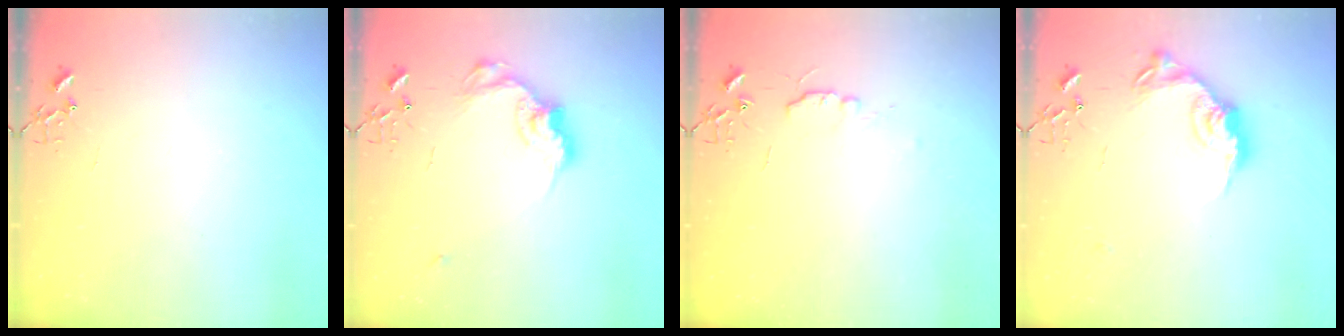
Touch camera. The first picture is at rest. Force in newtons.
{"total": 13.5, "press": 13.5, "slide": 0.8}
{"total": 5.6, "press": 5.5, "slide": 0.7}
{"total": 15.6, "press": 15.6, "slide": 0.7}